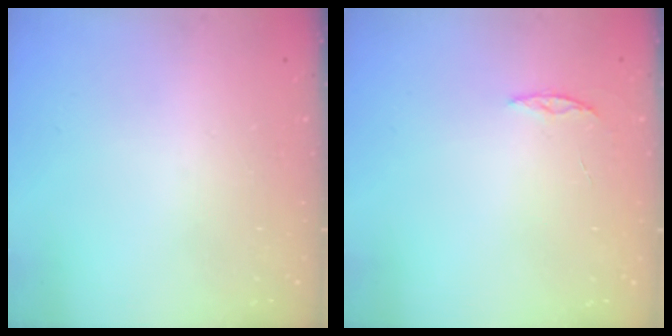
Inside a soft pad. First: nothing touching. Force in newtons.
{"total": 2.4, "press": 2.4, "slide": 0.2}